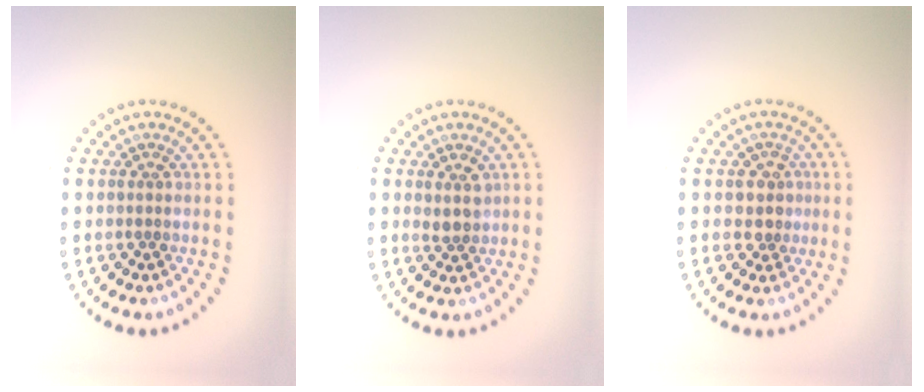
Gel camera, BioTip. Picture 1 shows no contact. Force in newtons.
{"total": 1.8, "press": 1.6, "slide": 0.9}
{"total": 2.2, "press": 1.9, "slide": 1.2}